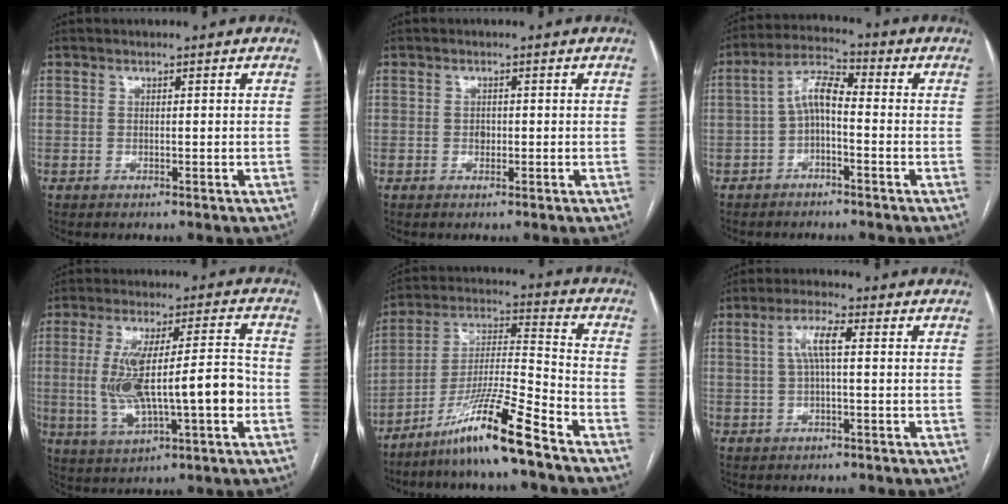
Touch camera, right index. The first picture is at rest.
{"total": 0.9, "force": [0.0, 0.7, 0.6], "torque": [-0.006, 0.003, 0.002]}
{"total": 6.1, "force": [-0.8, 2.0, 5.7], "torque": [-0.111, 0.028, -0.020]}
{"total": 14.5, "force": [-1.6, 3.1, 14.1], "torque": [-0.264, 0.020, -0.013]}
{"total": 14.0, "force": [-9.9, -0.8, 9.8], "torque": [-0.191, -0.015, -0.181]}
{"total": 4.8, "force": [0.8, 0.7, 4.7], "torque": [-0.092, 0.013, 0.016]}